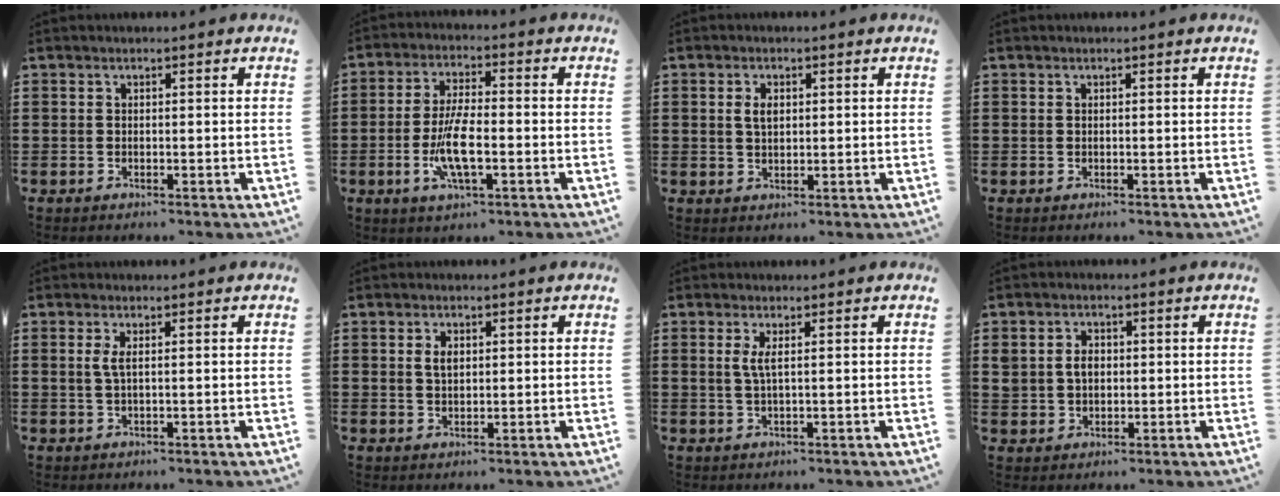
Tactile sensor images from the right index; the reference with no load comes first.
{"total": 8.1, "force": [-2.1, 2.3, 7.5], "torque": [-0.156, -0.014, -0.039]}
{"total": 2.5, "force": [0.6, 1.4, 2.0], "torque": [-0.043, 0.007, 0.009]}
{"total": 0.0}
{"total": 1.9, "force": [0.3, 0.3, 1.9], "torque": [-0.038, 0.000, 0.004]}
{"total": 2.3, "force": [0.6, 1.3, 1.8], "torque": [-0.038, 0.007, 0.009]}
{"total": 2.3, "force": [0.5, 0.1, 2.3], "torque": [-0.047, -0.002, 0.007]}
{"total": 3.1, "force": [0.3, 2.5, 1.8], "torque": [-0.042, 0.012, 0.004]}